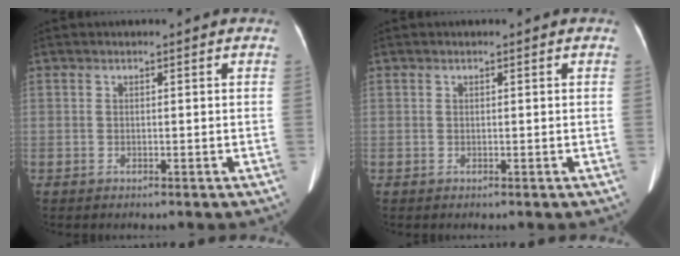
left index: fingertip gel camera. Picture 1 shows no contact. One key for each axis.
{"total": 0.0}